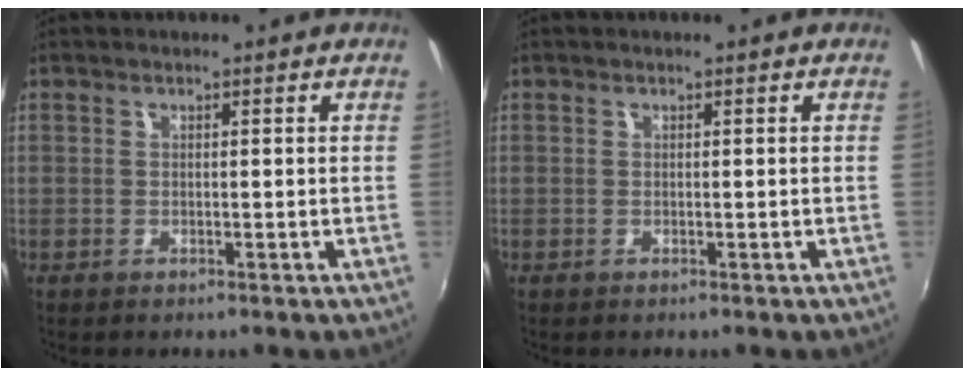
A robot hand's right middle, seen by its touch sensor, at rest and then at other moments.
{"total": 0.0}